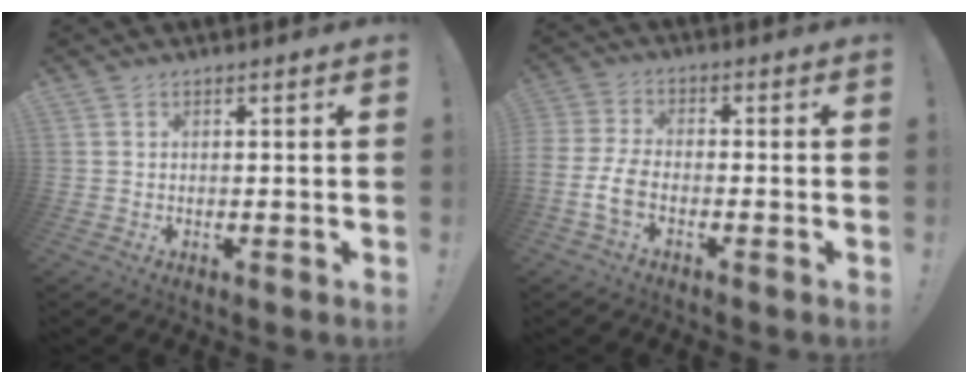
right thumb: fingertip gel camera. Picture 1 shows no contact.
{"total": 7.3, "force": [-2.7, 4.0, 5.5], "torque": [-0.131, 0.001, -0.047]}